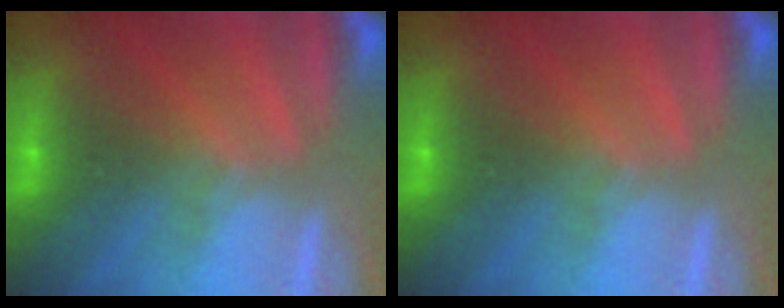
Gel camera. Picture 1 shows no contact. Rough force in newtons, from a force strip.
{"total": 0.0}